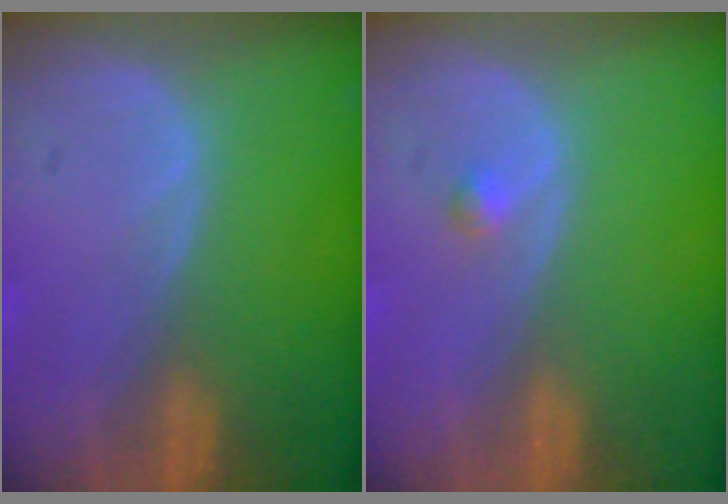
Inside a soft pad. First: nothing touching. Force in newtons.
{"total": 0.8, "press": 0.8, "slide": 0.1}